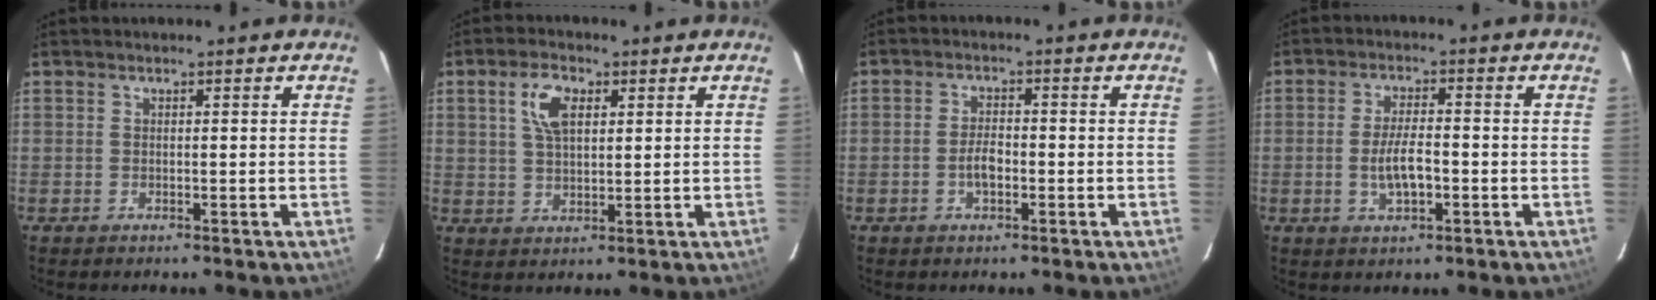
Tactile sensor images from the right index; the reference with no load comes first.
{"total": 6.2, "force": [2.3, 3.2, 4.8], "torque": [-0.091, 0.012, 0.045]}
{"total": 3.3, "force": [-1.1, 1.5, 2.7], "torque": [-0.055, 0.004, -0.019]}
{"total": 5.7, "force": [-1.5, 1.8, 5.2], "torque": [-0.100, -0.001, -0.023]}